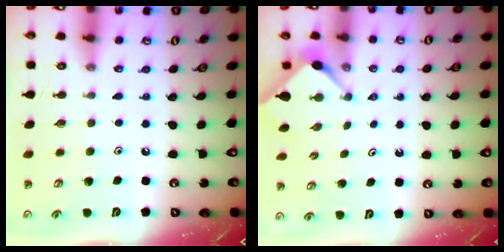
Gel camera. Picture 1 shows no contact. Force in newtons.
{"total": 2.9, "press": 2.8, "slide": 0.3}